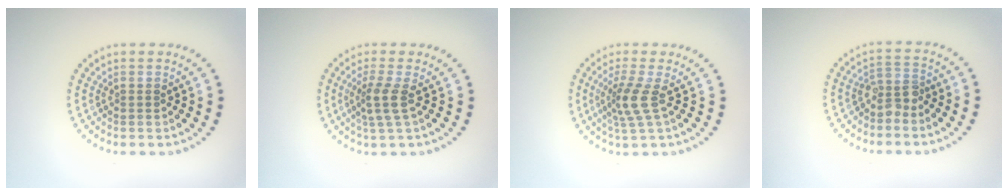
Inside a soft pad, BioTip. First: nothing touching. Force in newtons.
{"total": 2.4, "press": 1.8, "slide": 1.6}
{"total": 2.8, "press": 2.0, "slide": 1.9}
{"total": 1.9, "press": 1.6, "slide": 0.9}